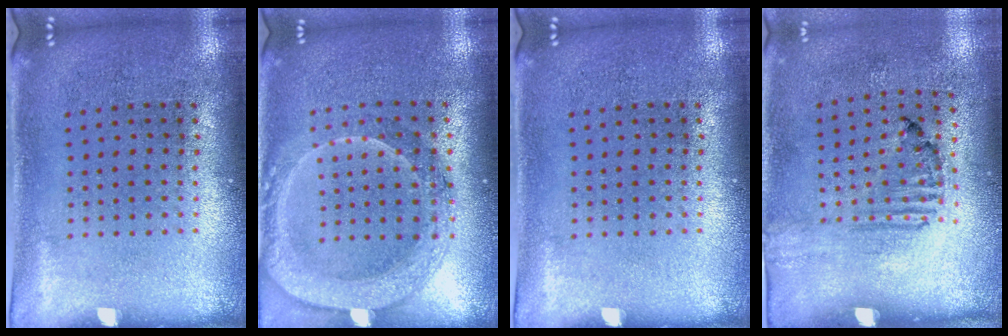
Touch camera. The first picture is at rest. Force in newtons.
{"total": 2.0, "press": 1.9, "slide": 0.8}
{"total": 0.0}
{"total": 1.7, "press": 1.0, "slide": 1.3}